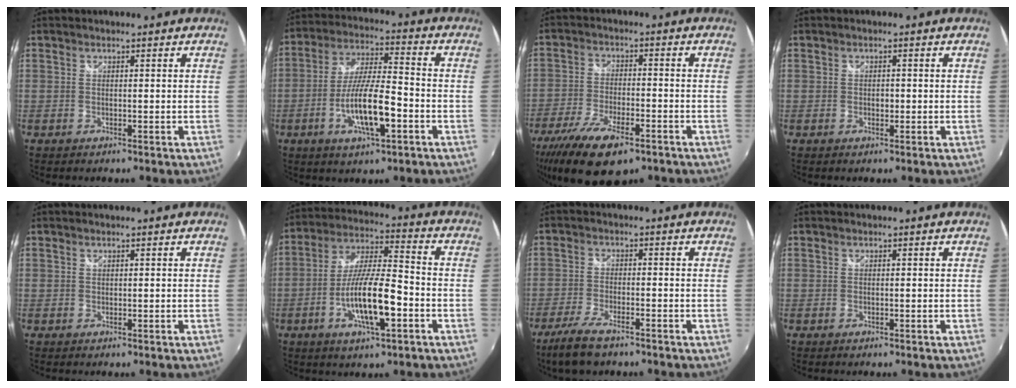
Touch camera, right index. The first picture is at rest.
{"total": 12.5, "force": [-4.6, 2.7, 11.3], "torque": [-0.222, -0.007, -0.082]}
{"total": 14.8, "force": [-9.7, 5.2, 9.9], "torque": [-0.217, -0.044, -0.170]}
{"total": 1.2, "force": [-0.3, 0.8, 0.9], "torque": [-0.015, 0.000, -0.007]}
{"total": 0.0}
{"total": 13.7, "force": [-4.8, 3.0, 12.4], "torque": [-0.244, -0.005, -0.088]}
{"total": 7.4, "force": [-5.5, 2.1, 4.4], "torque": [-0.119, -0.016, -0.108]}
{"total": 0.0}